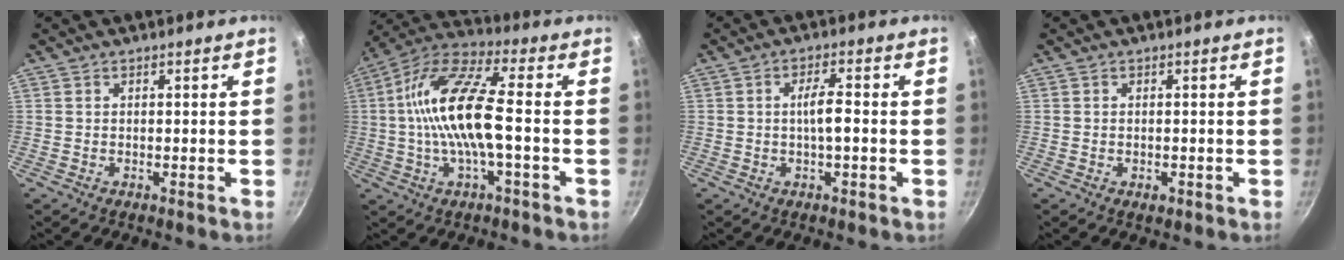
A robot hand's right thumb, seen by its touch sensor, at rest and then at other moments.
{"total": 16.0, "force": [-0.8, 4.7, 15.3], "torque": [-0.293, 0.034, -0.028]}
{"total": 4.3, "force": [-0.4, 0.7, 4.2], "torque": [-0.078, 0.012, -0.009]}
{"total": 1.2, "force": [-0.5, 0.7, 0.9], "torque": [-0.013, 0.000, -0.008]}